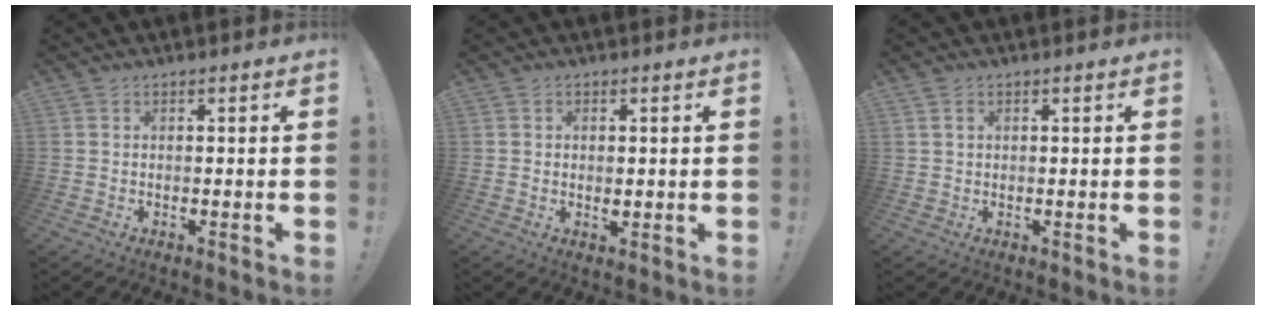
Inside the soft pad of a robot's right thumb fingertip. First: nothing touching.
{"total": 1.2, "force": [-0.2, 1.0, 0.6], "torque": [0.003, -0.001, -0.007]}
{"total": 1.7, "force": [0.9, 0.9, 1.1], "torque": [-0.024, 0.002, 0.018]}